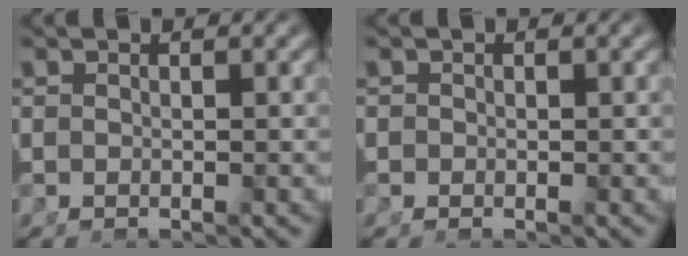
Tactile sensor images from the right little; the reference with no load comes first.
{"total": 1.0, "force": [-0.1, 1.0, 0.0], "torque": [-0.001, 0.000, -0.006]}